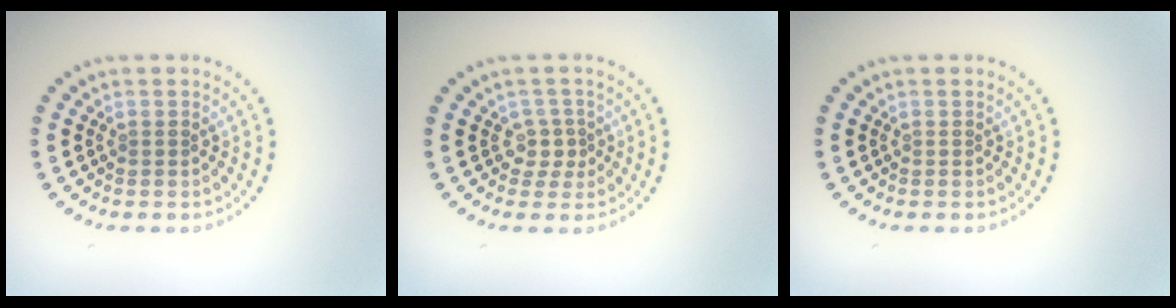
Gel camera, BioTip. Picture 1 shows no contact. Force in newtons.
{"total": 1.7, "press": 1.3, "slide": 1.2}
{"total": 0.0}